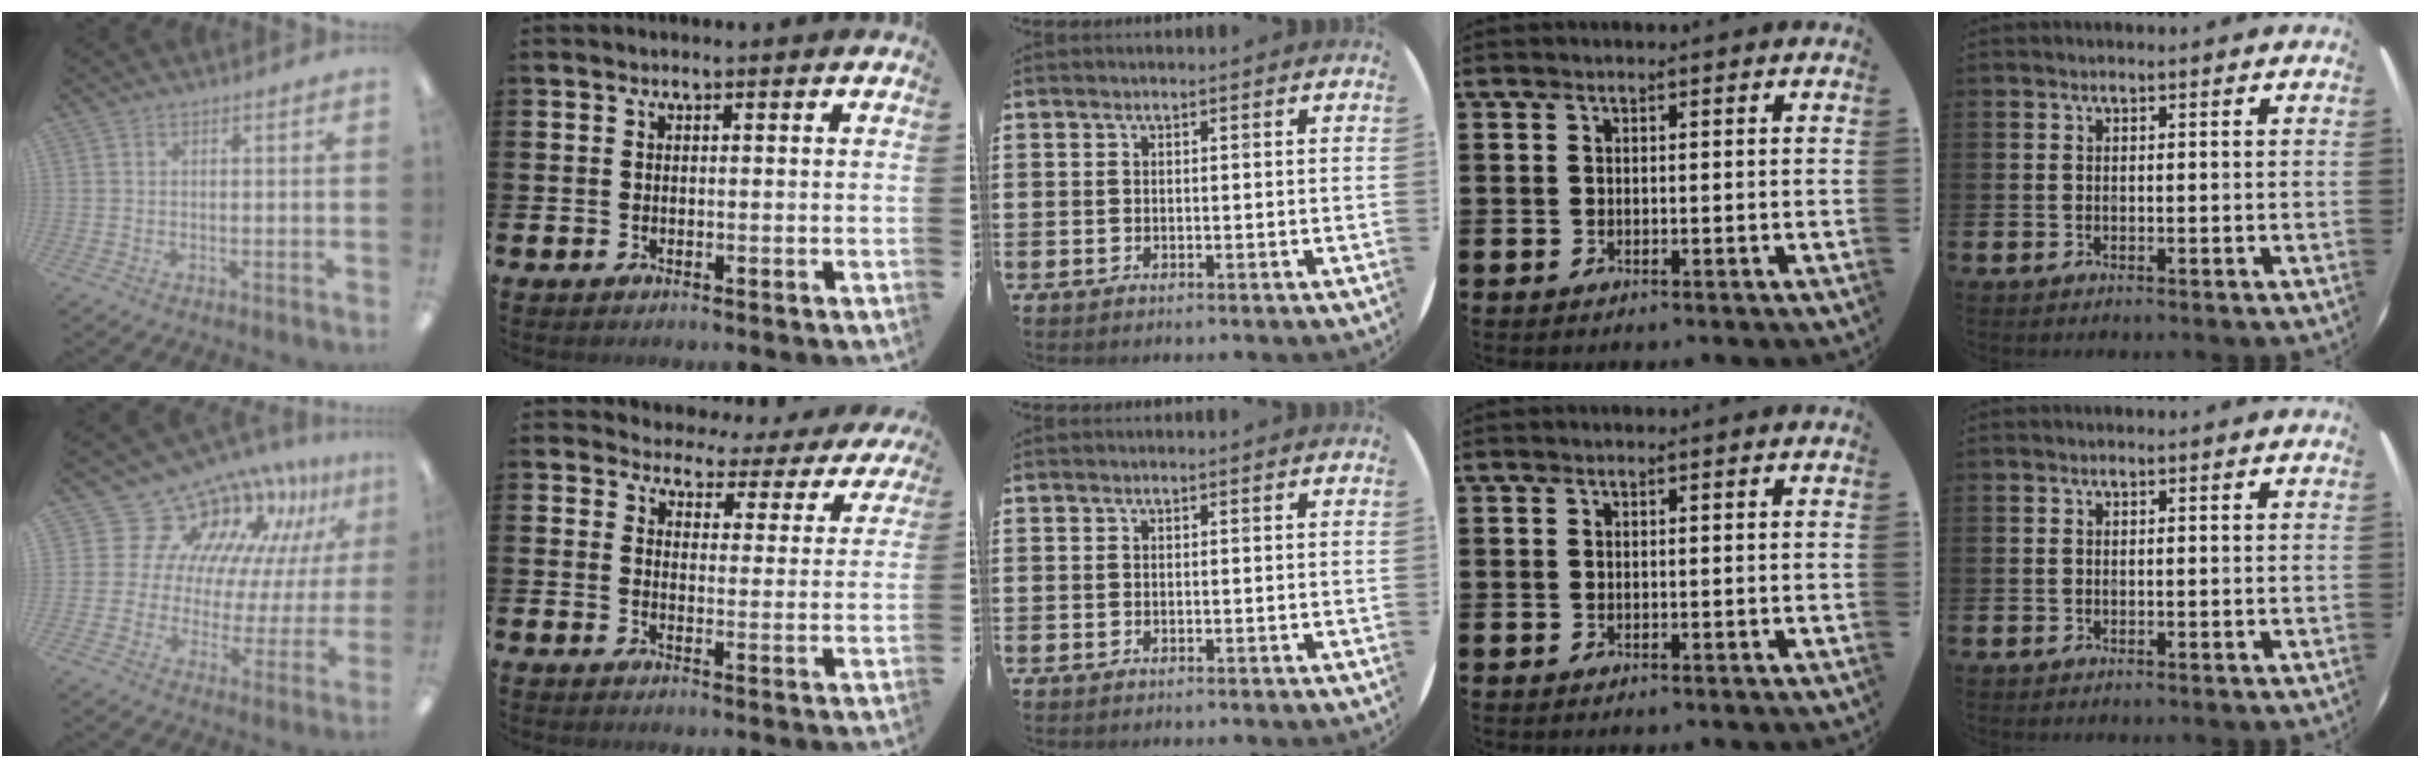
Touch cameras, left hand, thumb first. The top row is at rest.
{"thumb": {"total": 16.8, "force": [13.1, 9.4, 4.6], "torque": [-0.099, -0.109, 0.244]}, "index": {"total": 3.2, "force": [2.8, 1.4, 0.0], "torque": [-0.014, -0.034, 0.039]}}